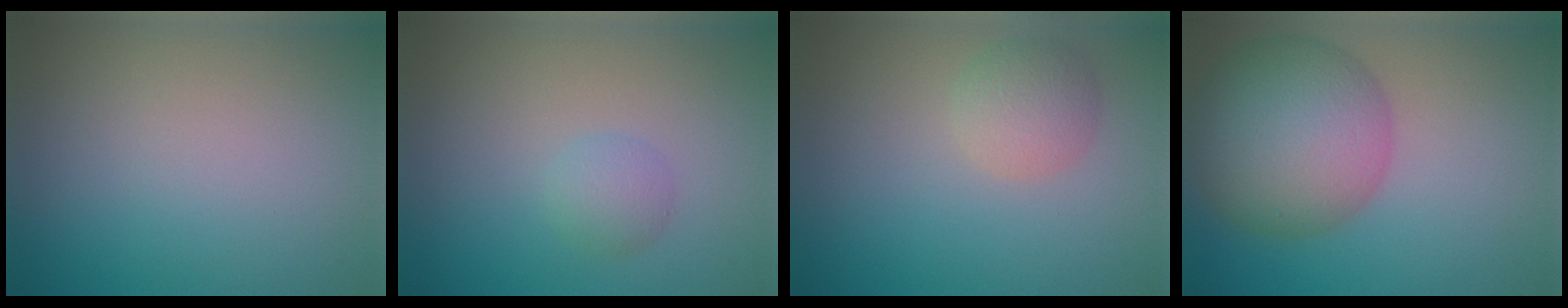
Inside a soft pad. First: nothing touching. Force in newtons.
{"total": 1.6, "press": 1.6, "slide": 0.0}
{"total": 2.7, "press": 2.7, "slide": 0.1}
{"total": 10.3, "press": 10.3, "slide": 0.3}